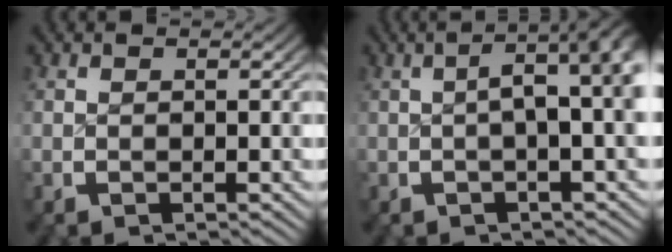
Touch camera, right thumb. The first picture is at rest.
{"total": 5.5, "force": [0.6, 1.8, 5.2], "torque": [-0.069, 0.014, 0.005]}